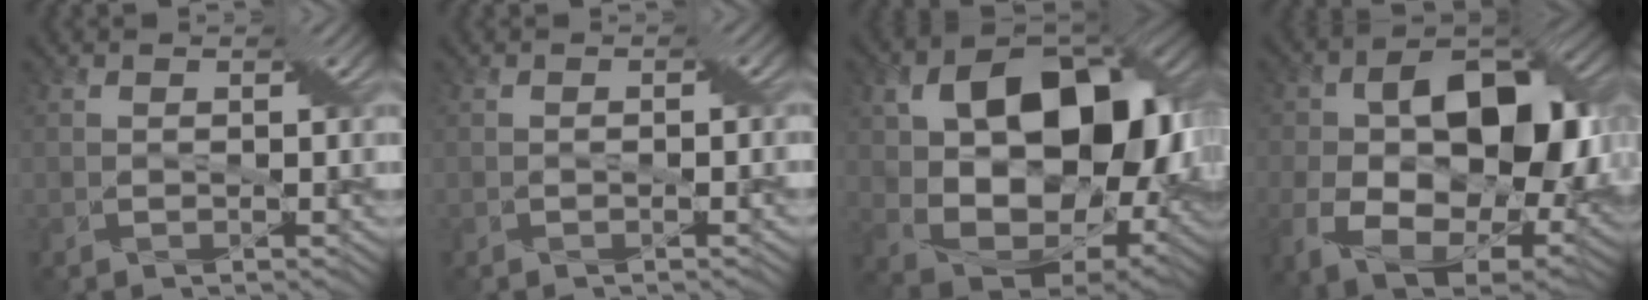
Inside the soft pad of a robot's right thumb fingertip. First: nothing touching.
{"total": 0.6, "force": [-0.4, 0.1, 0.4], "torque": [-0.004, 0.003, -0.009]}
{"total": 18.3, "force": [2.2, 12.1, 13.5], "torque": [-0.246, -0.018, 0.051]}
{"total": 16.2, "force": [-0.3, 10.5, 12.4], "torque": [-0.204, -0.019, -0.007]}